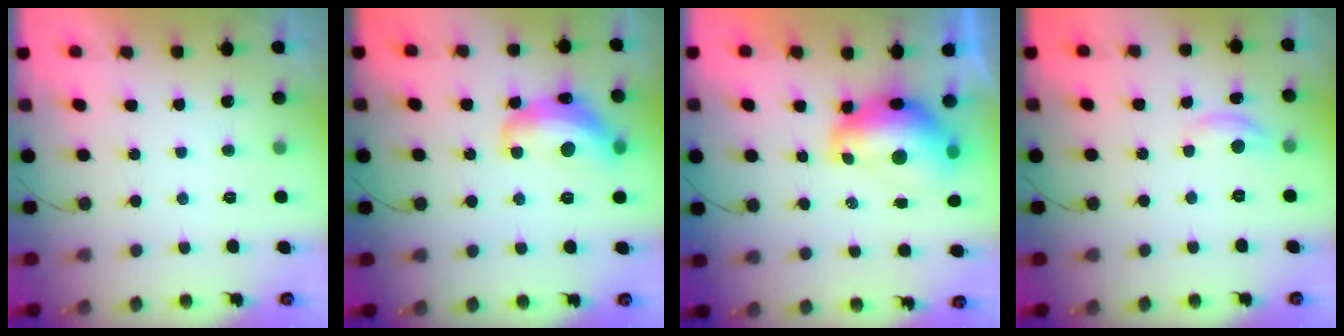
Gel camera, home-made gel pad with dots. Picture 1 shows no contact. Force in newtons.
{"total": 14.7, "press": 14.7, "slide": 1.1}
{"total": 10.0, "press": 9.9, "slide": 1.0}
{"total": 5.8, "press": 5.8, "slide": 0.3}